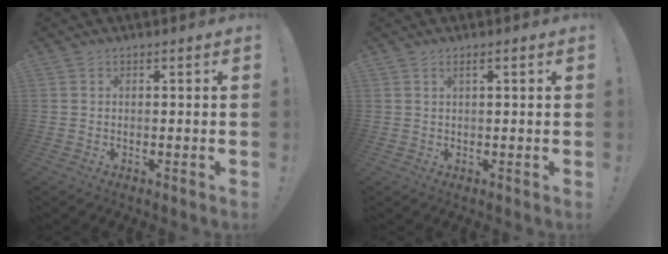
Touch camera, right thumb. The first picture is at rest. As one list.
[{"total": 1.8, "force": [0.6, 0.0, 1.7], "torque": [-0.030, -0.001, 0.009]}]